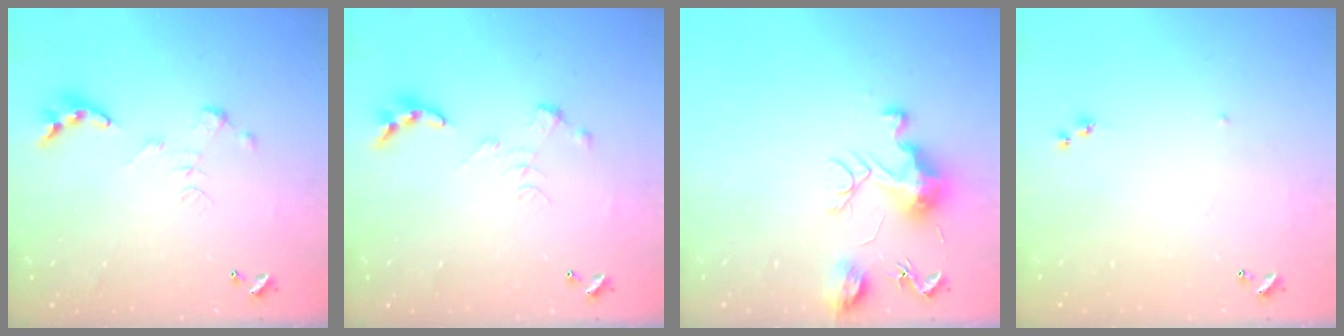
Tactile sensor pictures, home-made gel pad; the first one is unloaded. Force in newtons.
{"total": 0.0}
{"total": 10.6, "press": 10.6, "slide": 0.7}
{"total": 5.7, "press": 5.6, "slide": 0.8}